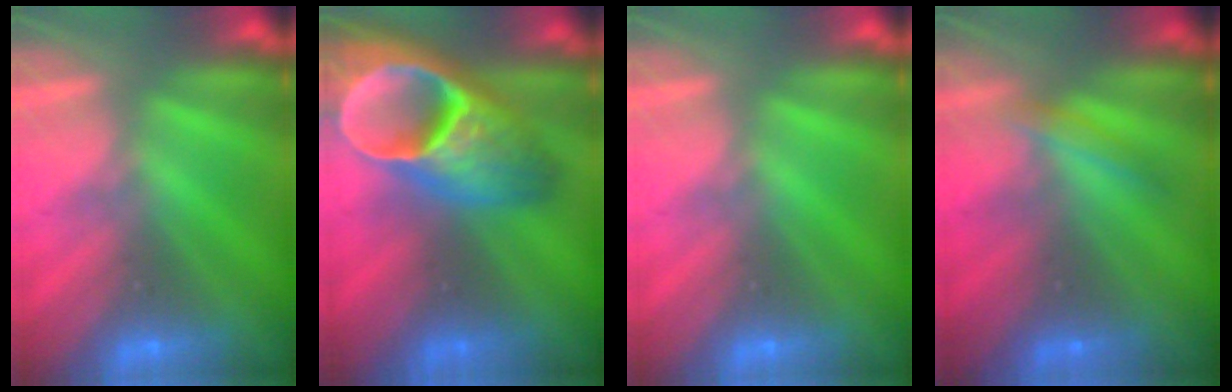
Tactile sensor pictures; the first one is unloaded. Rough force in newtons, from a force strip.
{"total": 8.0}
{"total": 0.0}
{"total": 1.8}